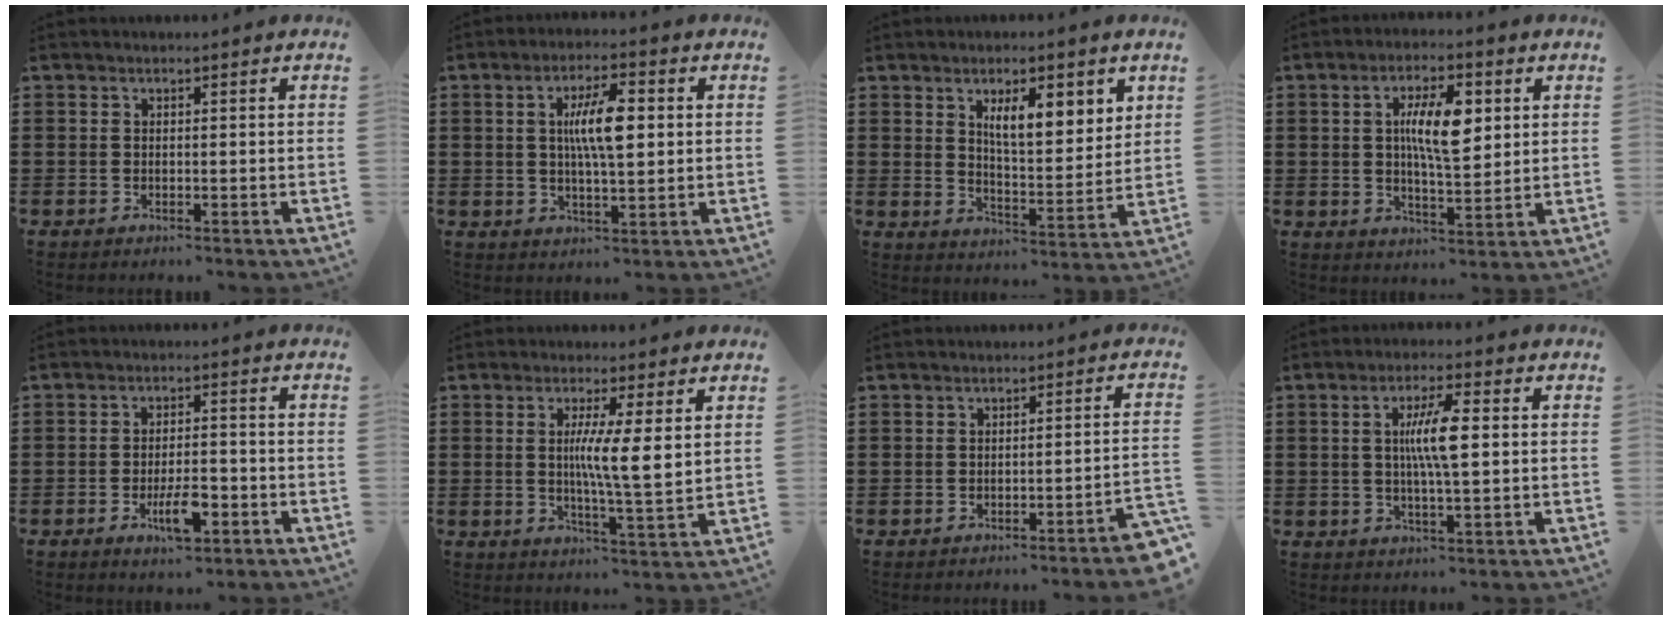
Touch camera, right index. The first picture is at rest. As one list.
[{"total": 7.8, "force": [1.2, 2.2, 7.3], "torque": [-0.142, 0.010, 0.018]}, {"total": 7.4, "force": [3.6, 2.5, 5.9], "torque": [-0.101, -0.007, 0.057]}, {"total": 8.7, "force": [2.0, 3.0, 7.9], "torque": [-0.140, 0.004, 0.028]}, {"total": 5.9, "force": [-2.5, 2.0, 4.9], "torque": [-0.092, 0.001, -0.045]}, {"total": 6.7, "force": [1.7, 0.3, 6.5], "torque": [-0.120, -0.010, 0.023]}, {"total": 2.5, "force": [-2.0, -0.4, 1.5], "torque": [-0.026, -0.010, -0.038]}, {"total": 6.8, "force": [0.9, 1.1, 6.7], "torque": [-0.125, 0.002, 0.011]}]